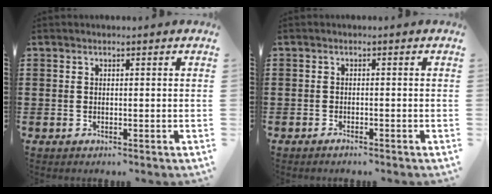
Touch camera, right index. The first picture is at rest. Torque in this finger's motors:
{"motor_torque": [0.64, 1.49, -0.38, -0.06]}